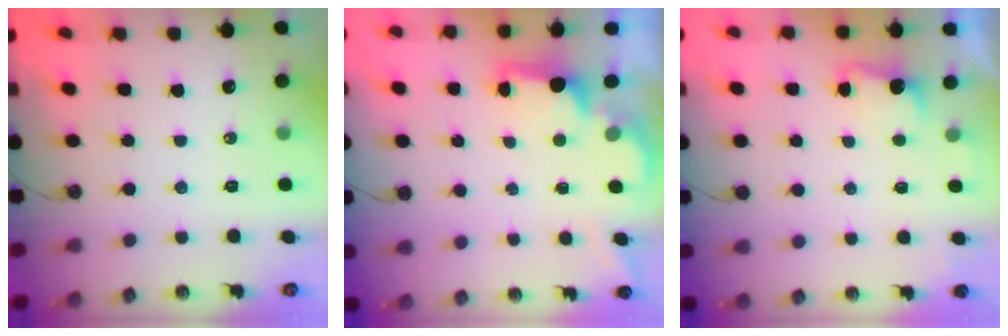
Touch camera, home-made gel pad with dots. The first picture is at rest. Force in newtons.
{"total": 2.0, "press": 1.9, "slide": 0.8}
{"total": 2.5, "press": 2.3, "slide": 0.9}